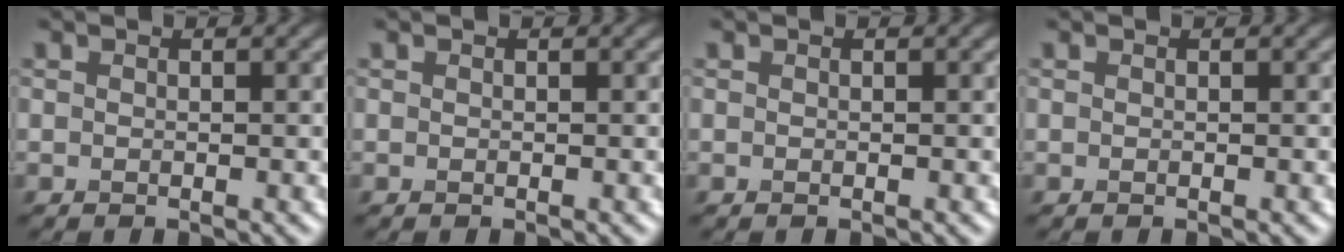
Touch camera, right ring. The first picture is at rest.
{"total": 0.0}
{"total": 0.0}
{"total": 0.0}